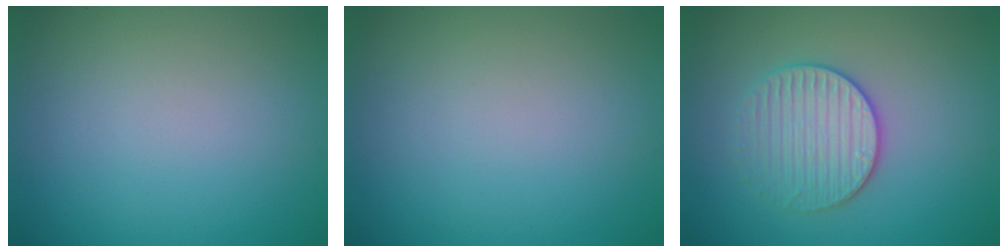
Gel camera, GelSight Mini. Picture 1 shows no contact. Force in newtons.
{"total": 0.0}
{"total": 3.2, "press": 3.0, "slide": 1.1}